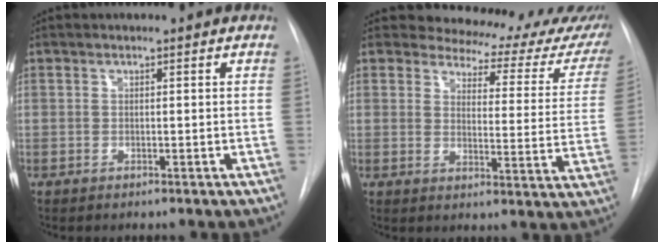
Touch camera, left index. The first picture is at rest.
{"total": 17.7, "force": [16.4, 5.4, 4.0], "torque": [-0.018, -0.067, 0.160]}